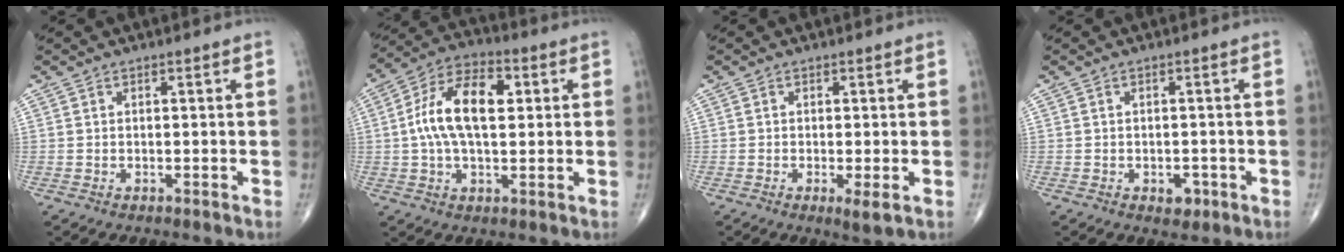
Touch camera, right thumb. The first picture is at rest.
{"total": 13.9, "force": [1.9, 7.3, 11.6], "torque": [-0.212, 0.025, 0.027]}
{"total": 2.7, "force": [-0.7, 0.5, 2.6], "torque": [-0.049, -0.012, -0.014]}
{"total": 2.7, "force": [-1.1, 1.8, 1.6], "torque": [-0.011, 0.002, -0.011]}